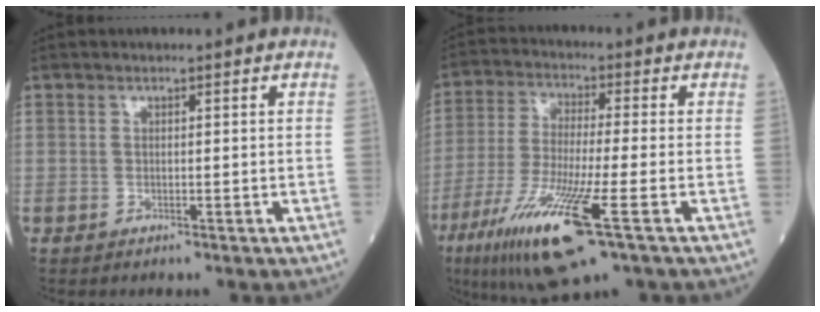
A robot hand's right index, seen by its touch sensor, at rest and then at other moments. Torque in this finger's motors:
{"motor_torque": [1.60, -0.54, 0.97, 0.21]}